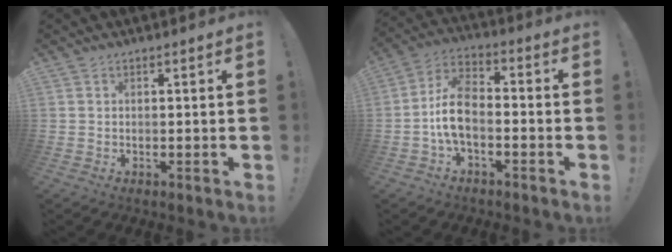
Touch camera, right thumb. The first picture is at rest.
{"total": 10.0, "force": [-2.7, 5.6, 7.8], "torque": [-0.151, 0.007, -0.049]}